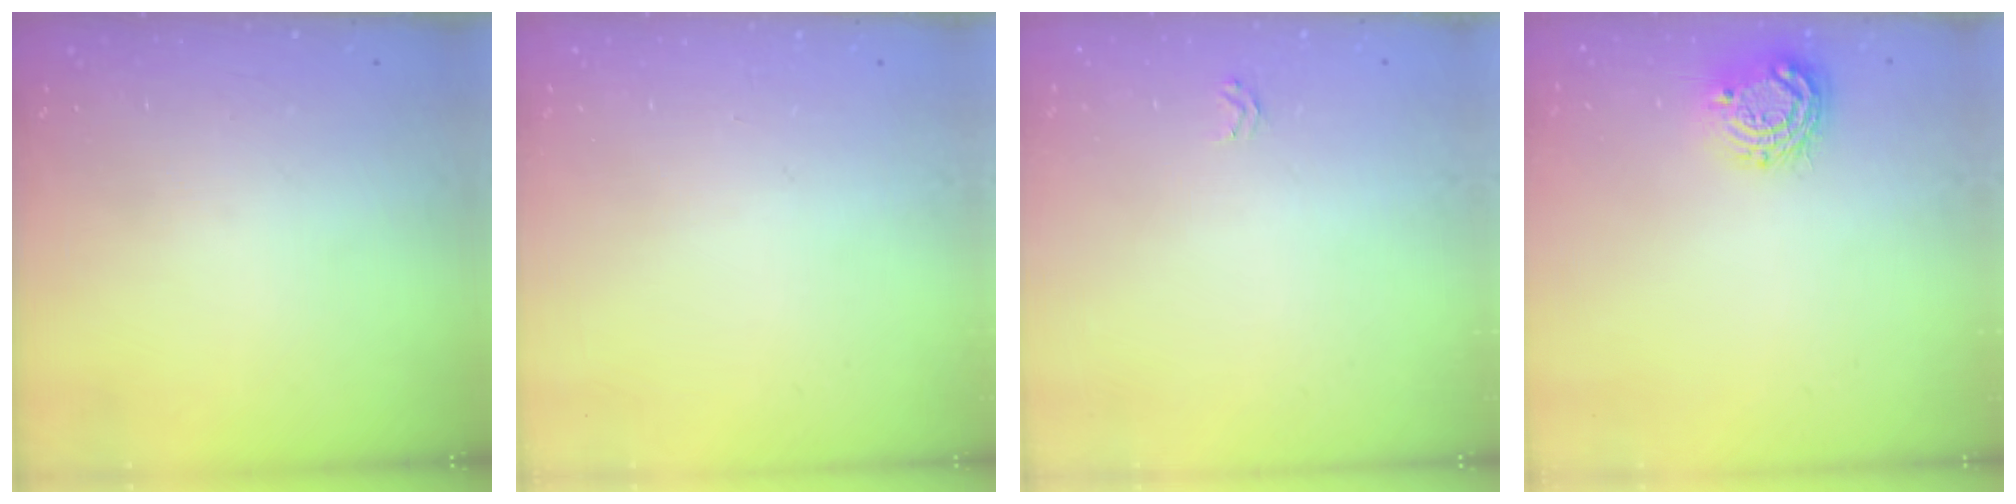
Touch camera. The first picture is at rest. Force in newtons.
{"total": 0.0}
{"total": 1.6, "press": 1.6, "slide": 0.2}
{"total": 9.2, "press": 9.2, "slide": 0.4}